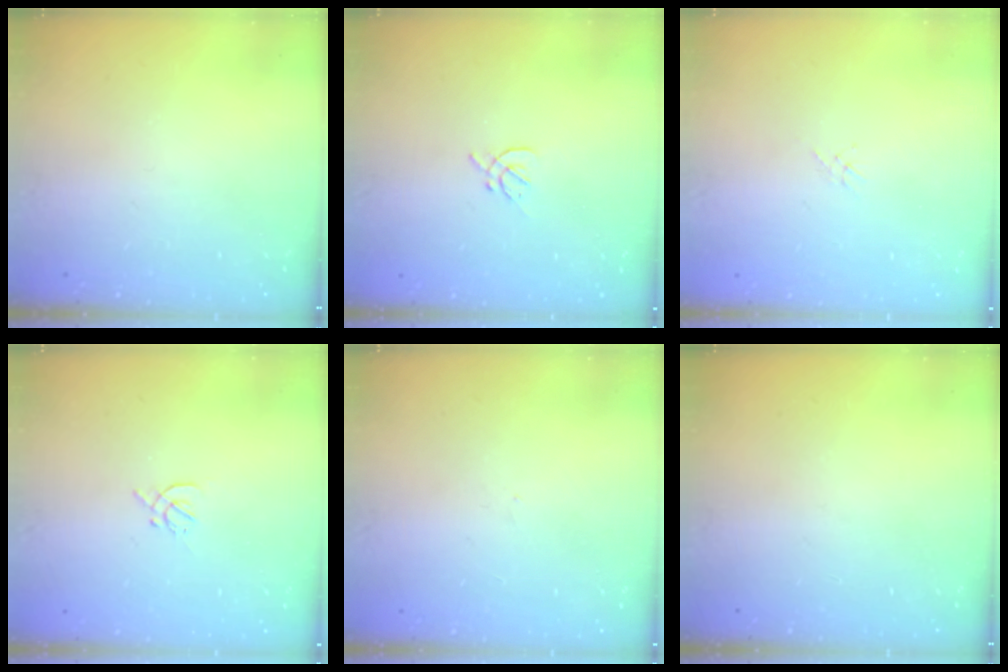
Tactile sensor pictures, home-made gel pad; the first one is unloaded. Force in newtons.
{"total": 1.6, "press": 1.5, "slide": 0.5}
{"total": 1.3, "press": 1.2, "slide": 0.3}
{"total": 1.4, "press": 1.3, "slide": 0.5}
{"total": 0.0}
{"total": 0.0}